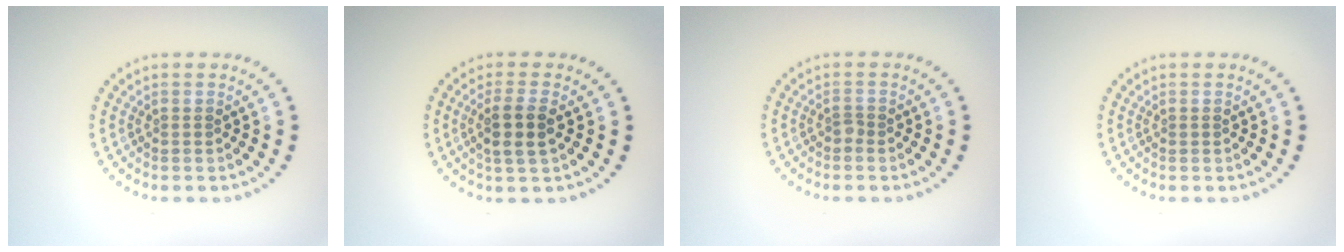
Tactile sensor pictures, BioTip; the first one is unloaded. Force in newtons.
{"total": 2.9, "press": 2.6, "slide": 1.3}
{"total": 0.8, "press": 0.5, "slide": 0.6}
{"total": 0.0}